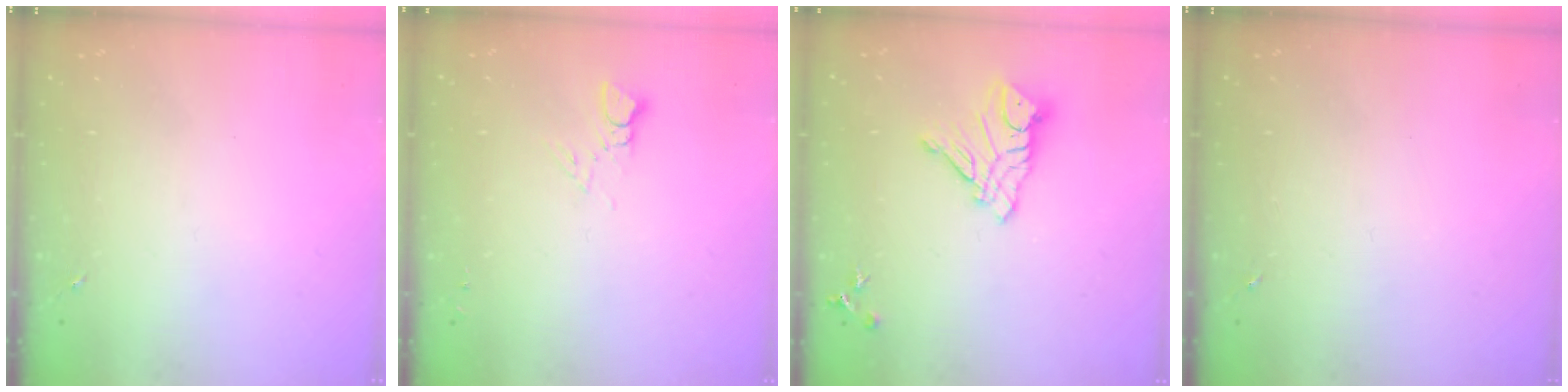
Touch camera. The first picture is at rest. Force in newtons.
{"total": 4.1, "press": 4.1, "slide": 0.4}
{"total": 11.6, "press": 11.6, "slide": 0.7}
{"total": 0.0}